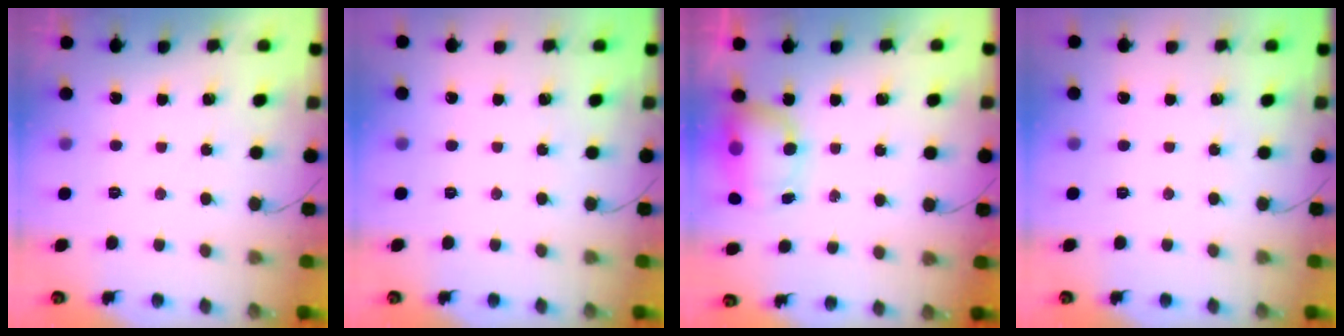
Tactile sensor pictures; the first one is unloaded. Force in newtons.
{"total": 0.0}
{"total": 7.7, "press": 7.2, "slide": 2.5}
{"total": 0.0}